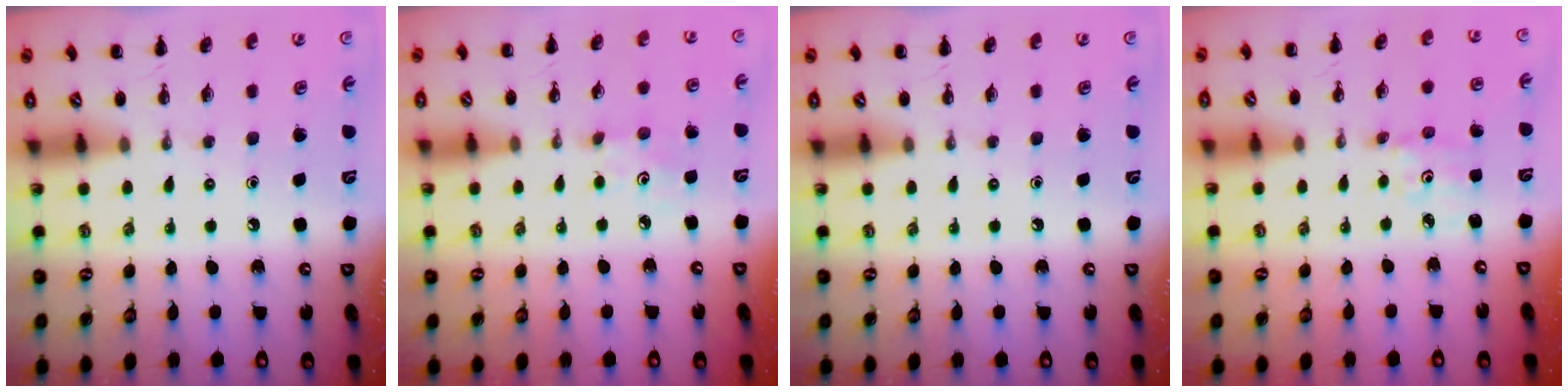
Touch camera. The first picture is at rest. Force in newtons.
{"total": 2.8, "press": 2.7, "slide": 0.8}
{"total": 0.0}
{"total": 1.9, "press": 1.9, "slide": 0.4}